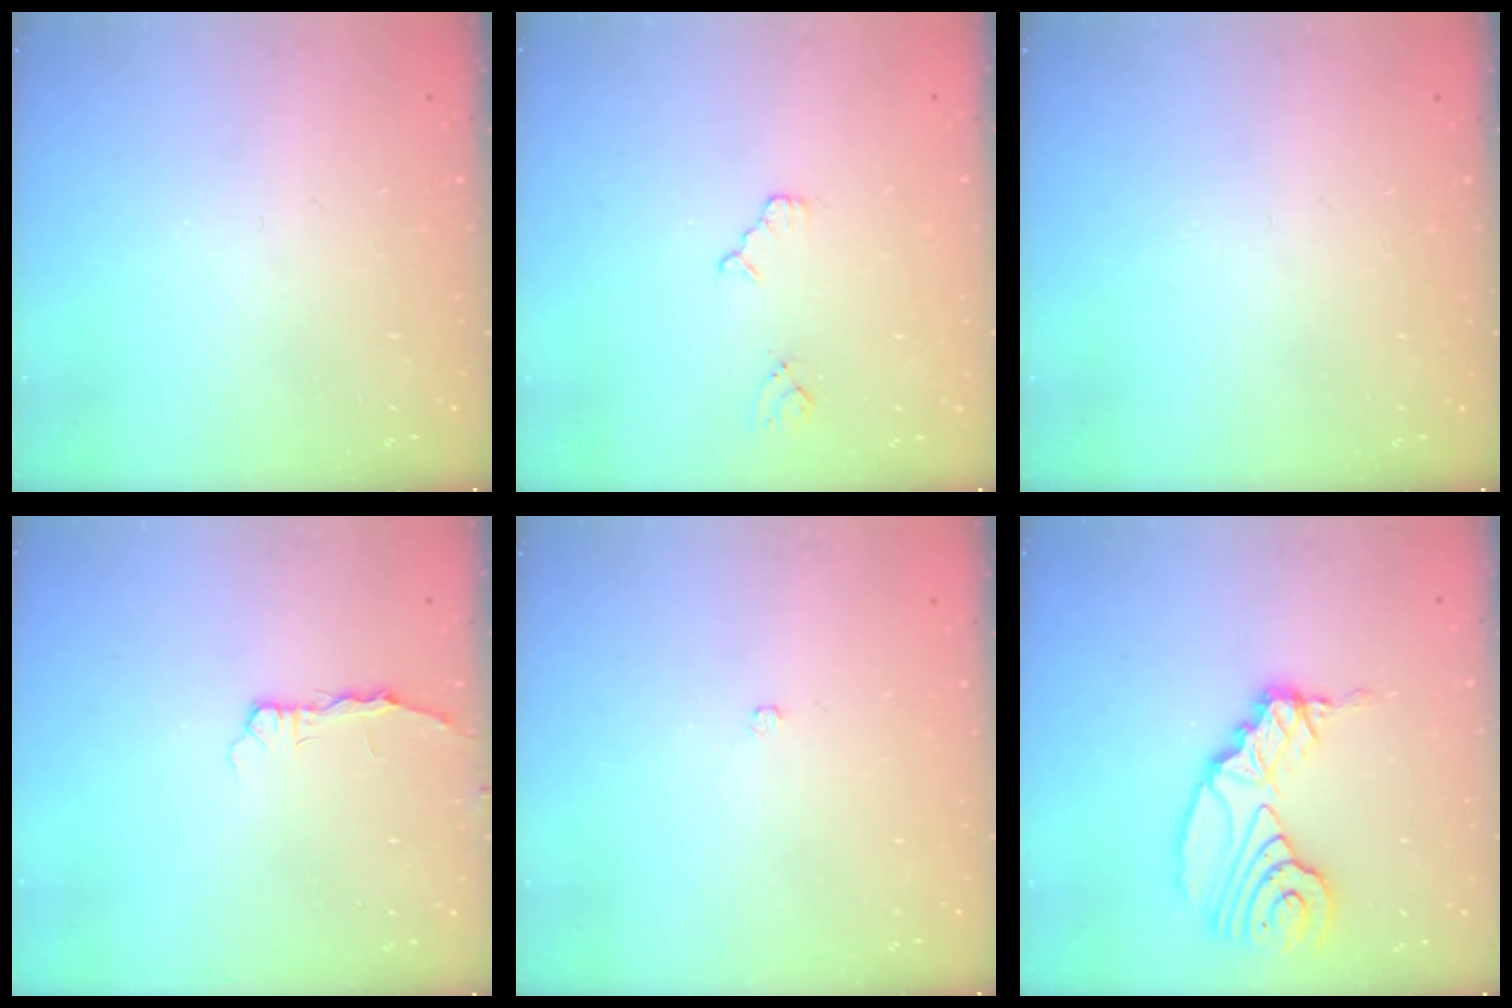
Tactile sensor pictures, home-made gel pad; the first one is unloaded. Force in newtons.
{"total": 2.3, "press": 2.3, "slide": 0.4}
{"total": 0.0}
{"total": 2.6, "press": 2.6, "slide": 0.3}
{"total": 2.0, "press": 2.0, "slide": 0.3}
{"total": 13.9, "press": 13.9, "slide": 0.8}